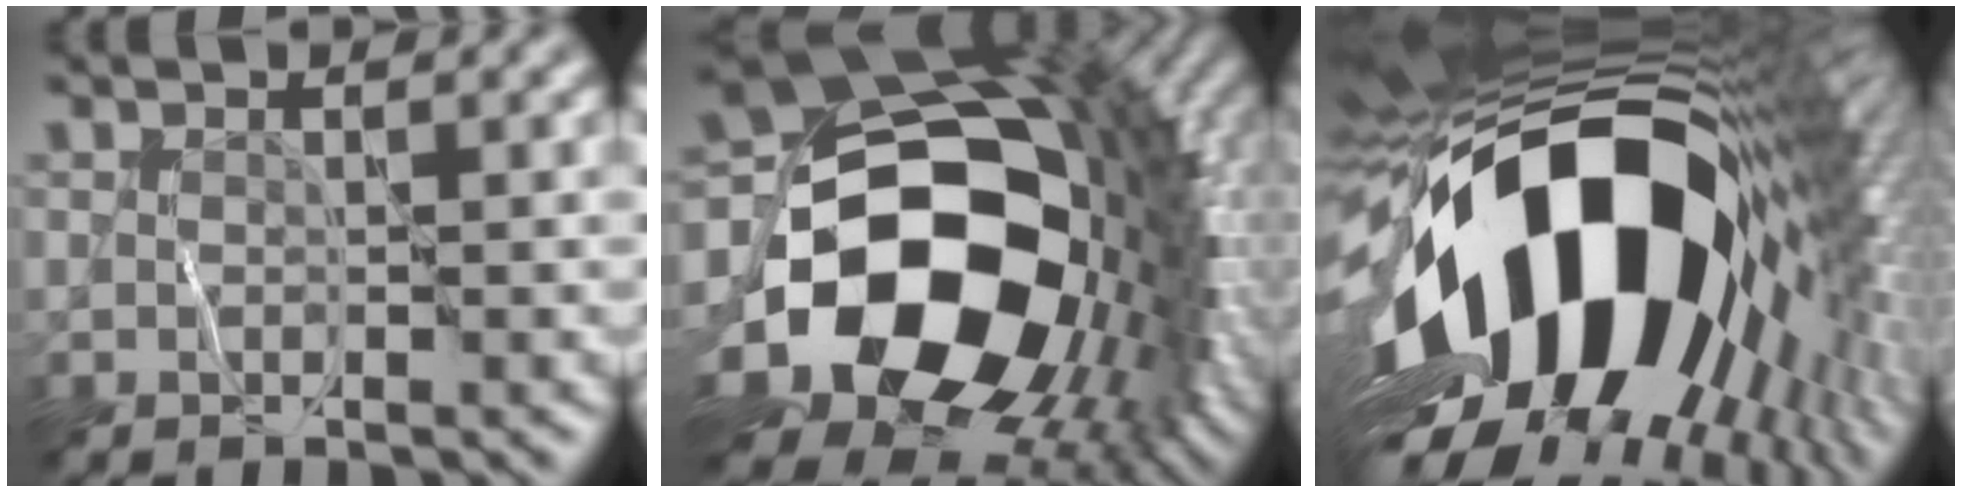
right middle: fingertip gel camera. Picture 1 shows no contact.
{"total": 21.2, "force": [-5.2, 14.6, 14.4], "torque": [-0.268, -0.034, -0.069]}
{"total": 20.7, "force": [-1.5, 12.3, 16.7], "torque": [-0.285, -0.016, -0.037]}